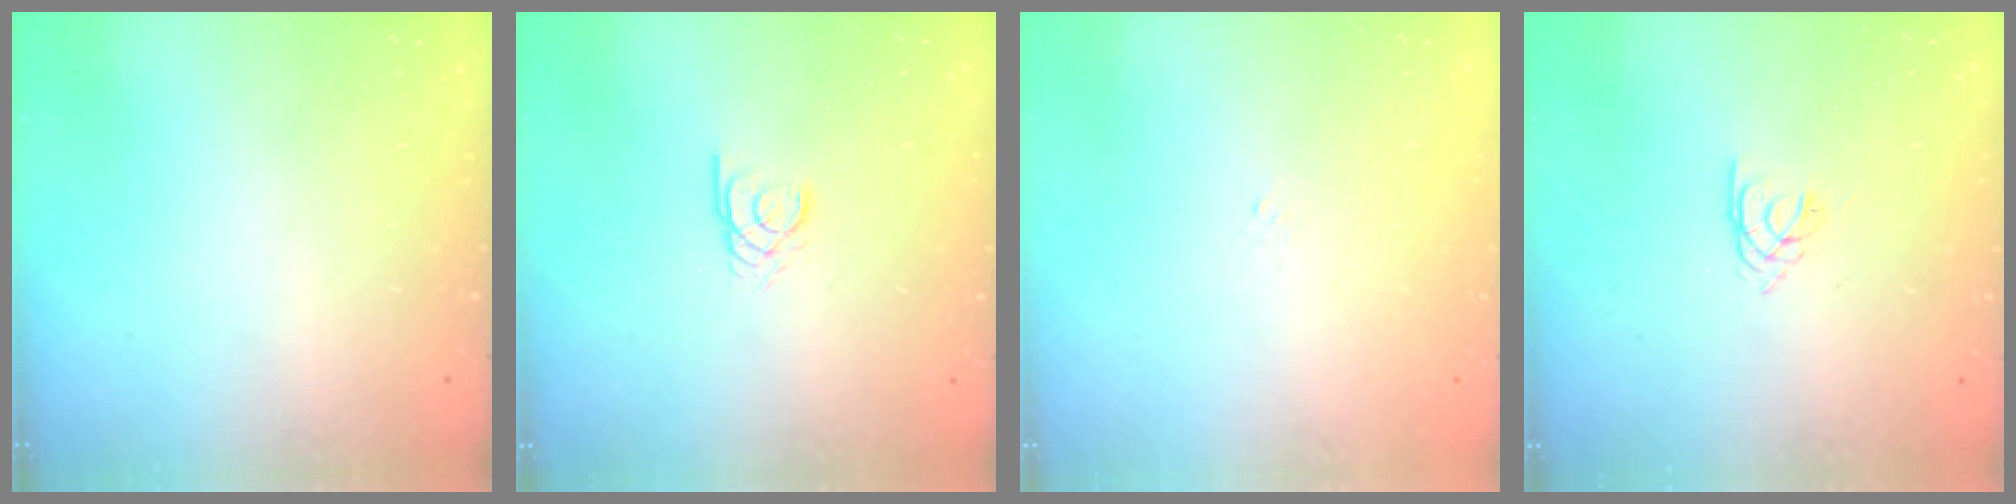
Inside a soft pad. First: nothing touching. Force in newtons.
{"total": 2.4, "press": 2.4, "slide": 0.3}
{"total": 1.2, "press": 1.2, "slide": 0.4}
{"total": 1.4, "press": 1.3, "slide": 0.3}